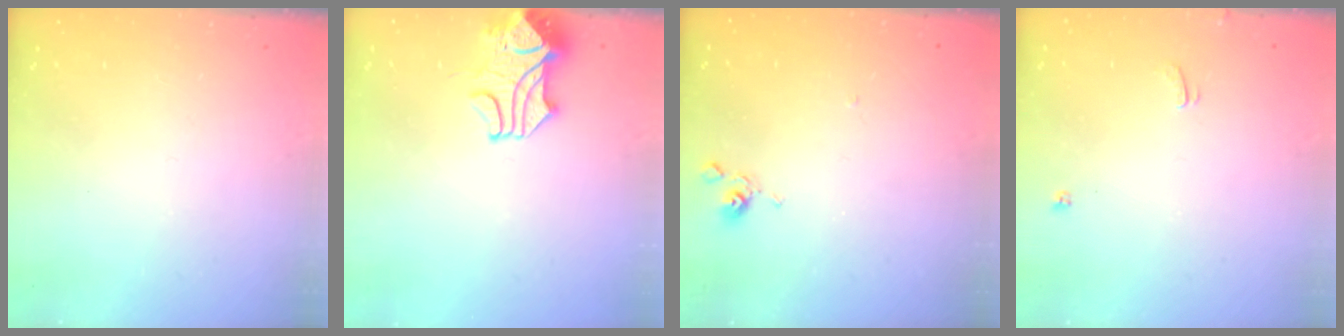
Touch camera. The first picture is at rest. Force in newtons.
{"total": 2.3, "press": 2.0, "slide": 1.1}
{"total": 4.6, "press": 4.5, "slide": 0.4}
{"total": 2.7, "press": 2.7, "slide": 0.3}